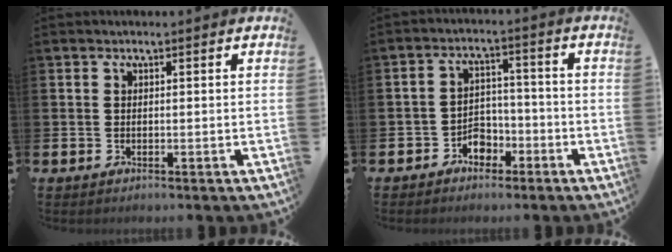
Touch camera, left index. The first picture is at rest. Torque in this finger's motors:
{"motor_torque": [0.07, 0.21, 0.05, 0.03]}